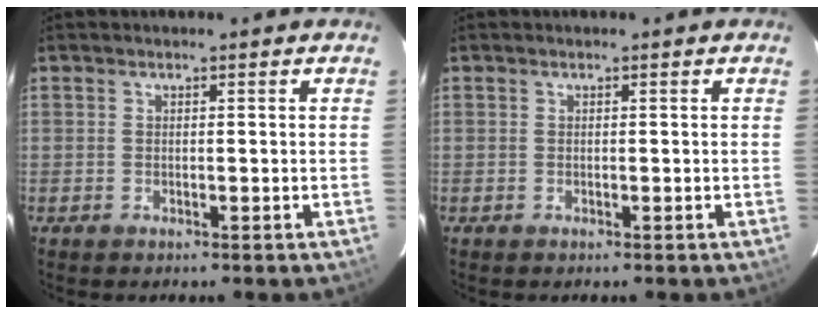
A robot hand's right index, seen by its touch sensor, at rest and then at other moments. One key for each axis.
{"total": 0.0}